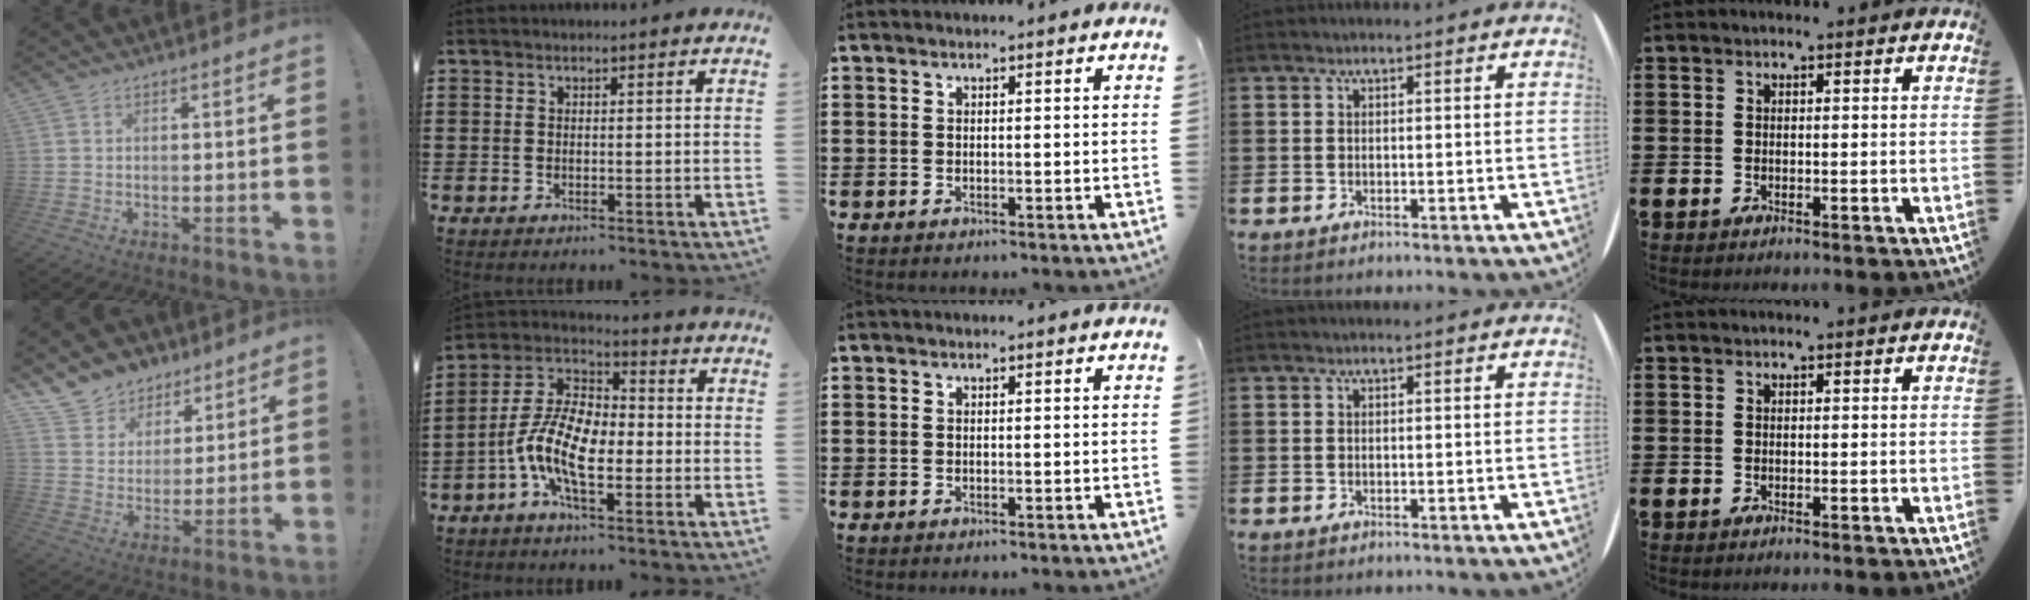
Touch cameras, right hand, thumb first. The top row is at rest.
{"thumb": {"total": 10.3, "force": [7.3, 7.1, 1.2], "torque": [-0.031, -0.051, 0.148]}, "index": {"total": 10.6, "force": [-3.4, 4.6, 8.9], "torque": [-0.217, -0.007, -0.070]}}